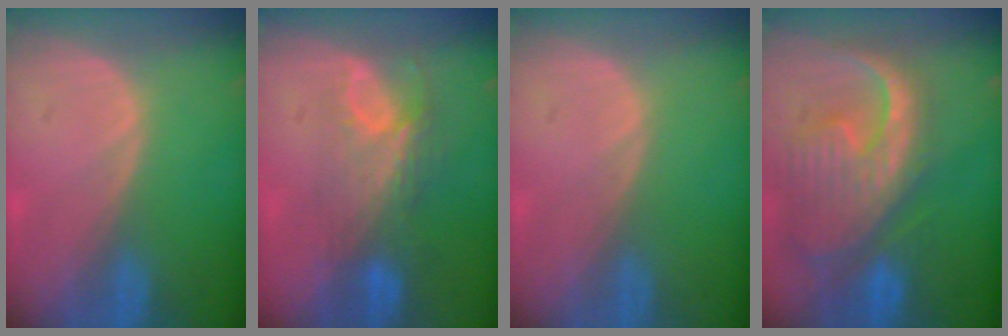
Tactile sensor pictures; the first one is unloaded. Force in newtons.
{"total": 7.8, "press": 6.9, "slide": 3.8}
{"total": 0.0}
{"total": 12.8, "press": 11.0, "slide": 6.6}